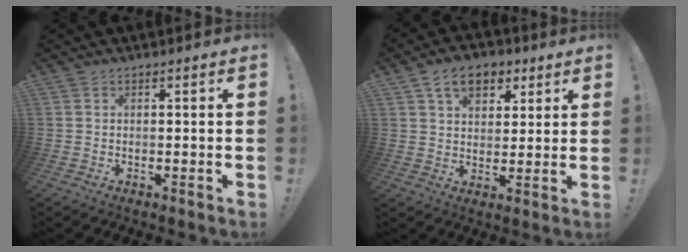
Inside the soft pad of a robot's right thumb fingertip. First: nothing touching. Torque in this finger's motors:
{"motor_torque": [-0.16, 0.40, 0.47, 0.14, 0.00]}